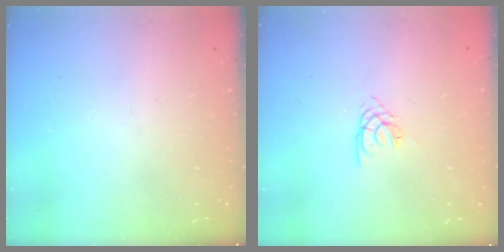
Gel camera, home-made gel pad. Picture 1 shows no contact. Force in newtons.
{"total": 1.4, "press": 1.3, "slide": 0.3}